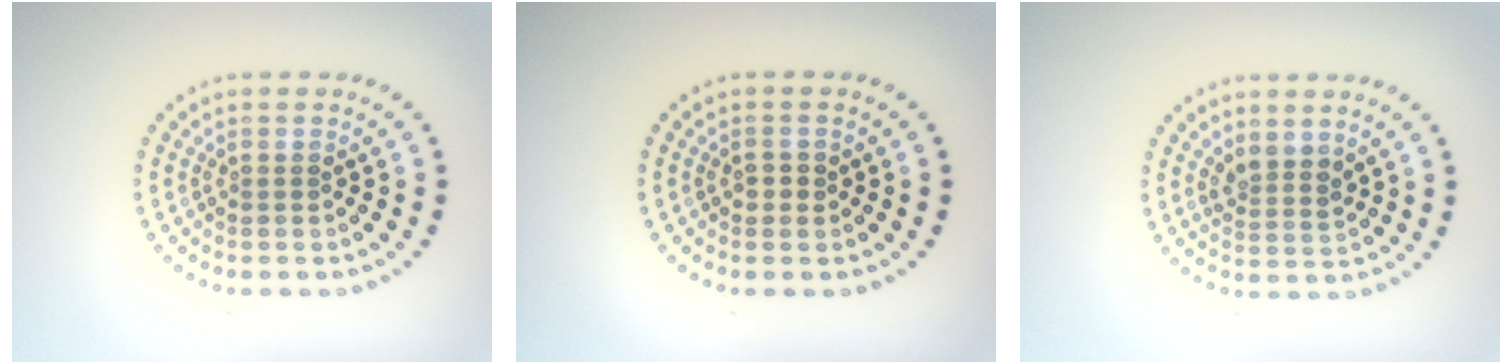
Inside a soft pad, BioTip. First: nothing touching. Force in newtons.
{"total": 0.9, "press": 0.9, "slide": 0.1}
{"total": 2.1, "press": 1.7, "slide": 1.3}